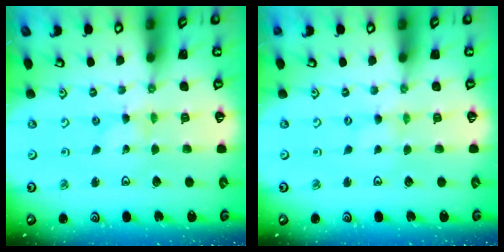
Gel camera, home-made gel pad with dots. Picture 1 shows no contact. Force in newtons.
{"total": 0.0}